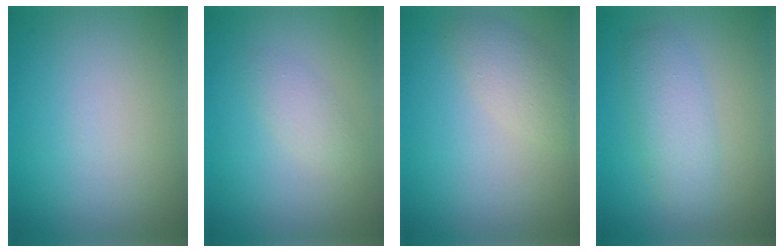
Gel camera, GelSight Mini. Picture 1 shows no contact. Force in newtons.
{"total": 1.6, "press": 1.6, "slide": 0.1}
{"total": 2.4, "press": 2.4, "slide": 0.2}
{"total": 3.3, "press": 3.3, "slide": 0.1}